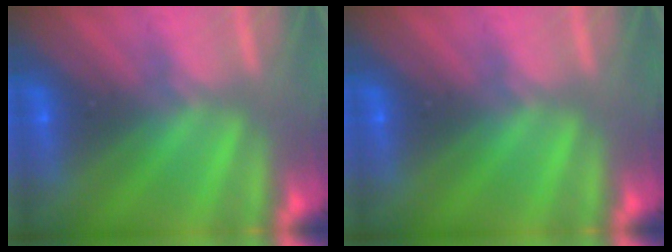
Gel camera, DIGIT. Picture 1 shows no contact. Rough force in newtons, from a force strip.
{"total": 0.0}